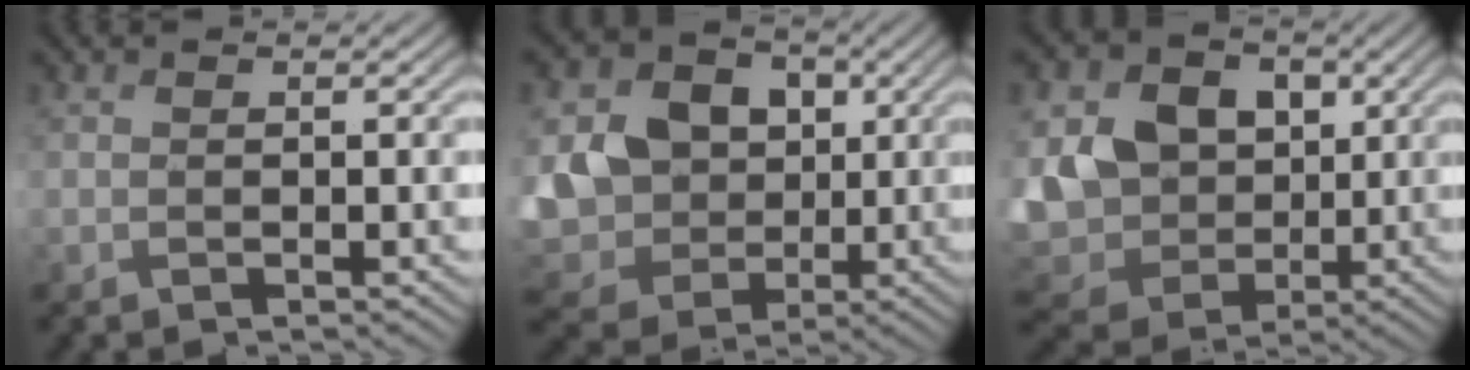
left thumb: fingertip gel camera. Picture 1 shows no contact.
{"total": 13.0, "force": [0.9, 11.3, 6.2], "torque": [-0.192, -0.020, 0.012]}
{"total": 13.3, "force": [1.9, 11.1, 7.1], "torque": [-0.212, -0.008, 0.042]}